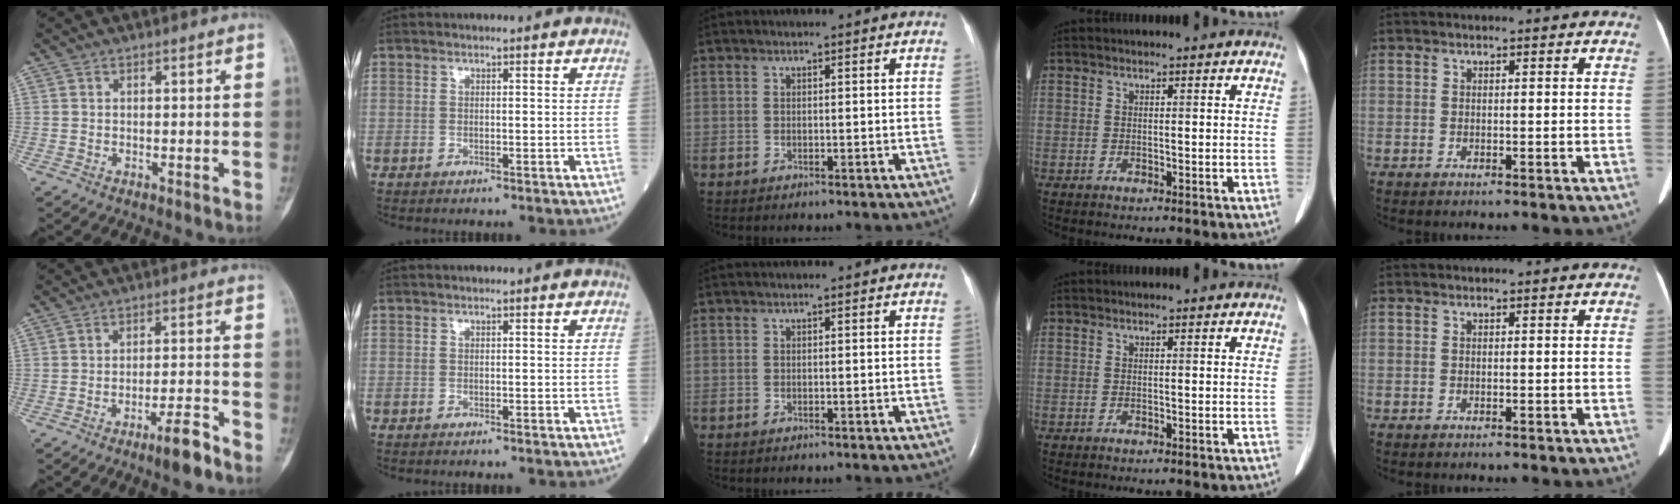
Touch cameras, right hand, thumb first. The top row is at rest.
{"thumb": {"total": 6.3, "force": [-4.4, 0.9, 4.4], "torque": [-0.076, 0.028, -0.071]}}